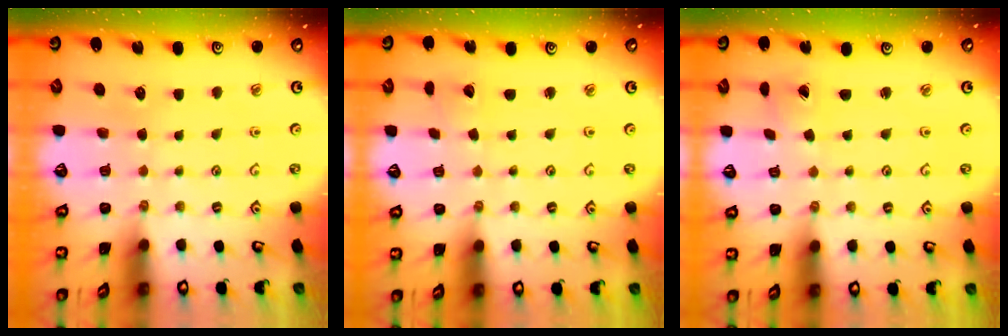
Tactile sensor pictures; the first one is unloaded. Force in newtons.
{"total": 1.0, "press": 1.0, "slide": 0.1}
{"total": 1.2, "press": 1.2, "slide": 0.1}